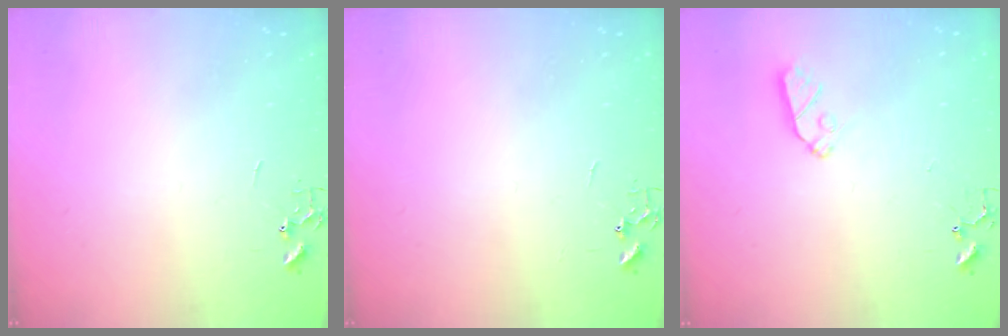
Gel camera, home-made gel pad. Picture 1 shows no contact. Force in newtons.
{"total": 0.0}
{"total": 7.3, "press": 7.2, "slide": 0.5}